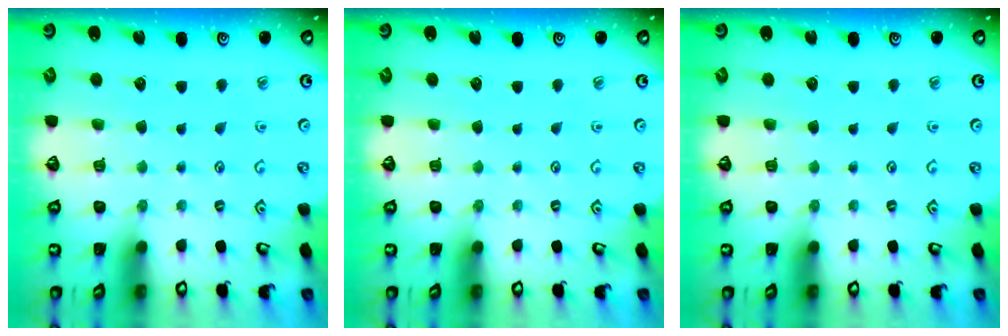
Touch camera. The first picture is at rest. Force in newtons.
{"total": 0.0}
{"total": 0.0}